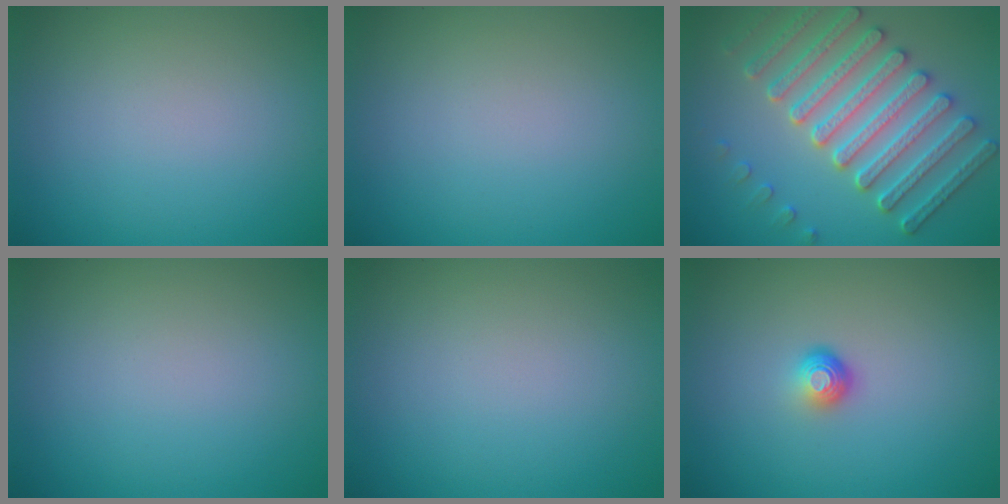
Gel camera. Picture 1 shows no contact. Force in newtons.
{"total": 0.0}
{"total": 6.9, "press": 6.2, "slide": 3.1}
{"total": 0.0}
{"total": 0.0}
{"total": 1.6, "press": 1.0, "slide": 1.3}